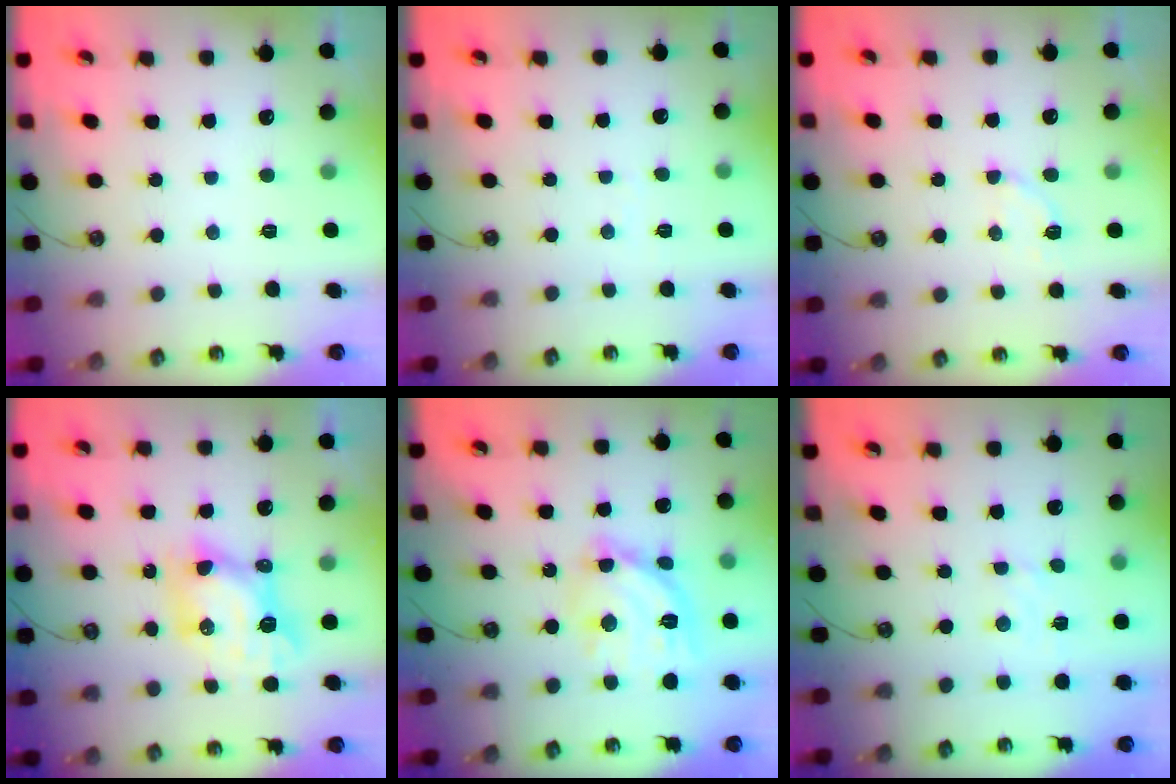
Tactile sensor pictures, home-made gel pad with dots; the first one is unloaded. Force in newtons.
{"total": 2.6, "press": 2.6, "slide": 0.4}
{"total": 2.8, "press": 2.5, "slide": 1.1}
{"total": 8.8, "press": 8.8, "slide": 0.8}
{"total": 15.1, "press": 15.0, "slide": 1.0}
{"total": 2.4, "press": 2.4, "slide": 0.4}